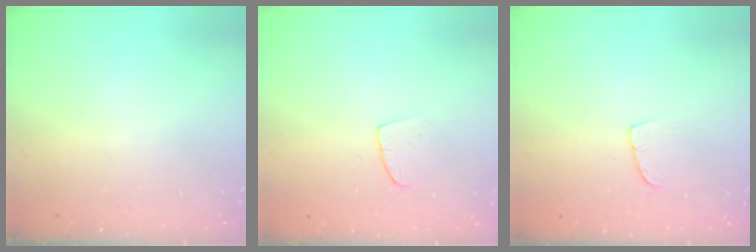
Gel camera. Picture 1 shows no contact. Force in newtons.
{"total": 5.8, "press": 5.7, "slide": 0.4}
{"total": 5.9, "press": 5.9, "slide": 0.4}